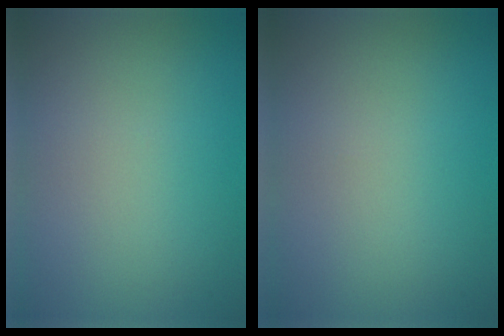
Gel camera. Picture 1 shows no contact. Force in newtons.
{"total": 0.0}